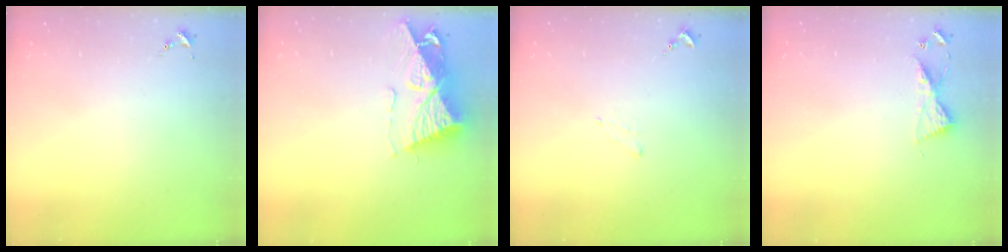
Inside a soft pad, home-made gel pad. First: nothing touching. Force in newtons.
{"total": 11.4, "press": 11.3, "slide": 1.2}
{"total": 4.1, "press": 4.1, "slide": 0.5}
{"total": 6.7, "press": 6.7, "slide": 0.7}